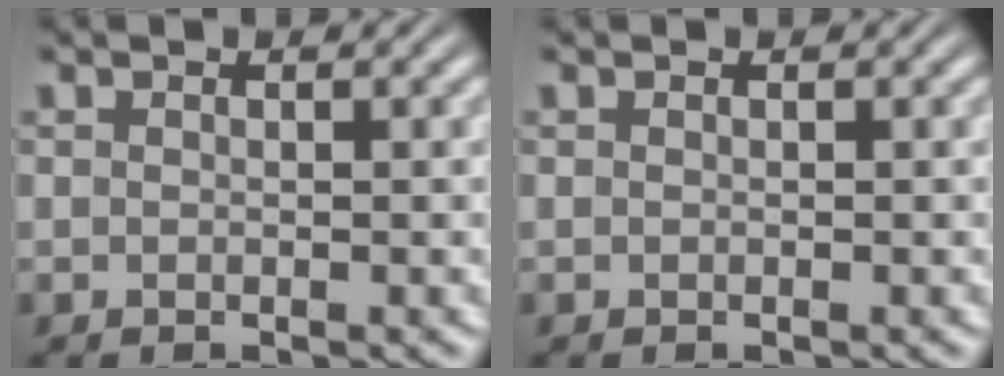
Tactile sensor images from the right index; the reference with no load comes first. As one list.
[{"total": 0.0}]